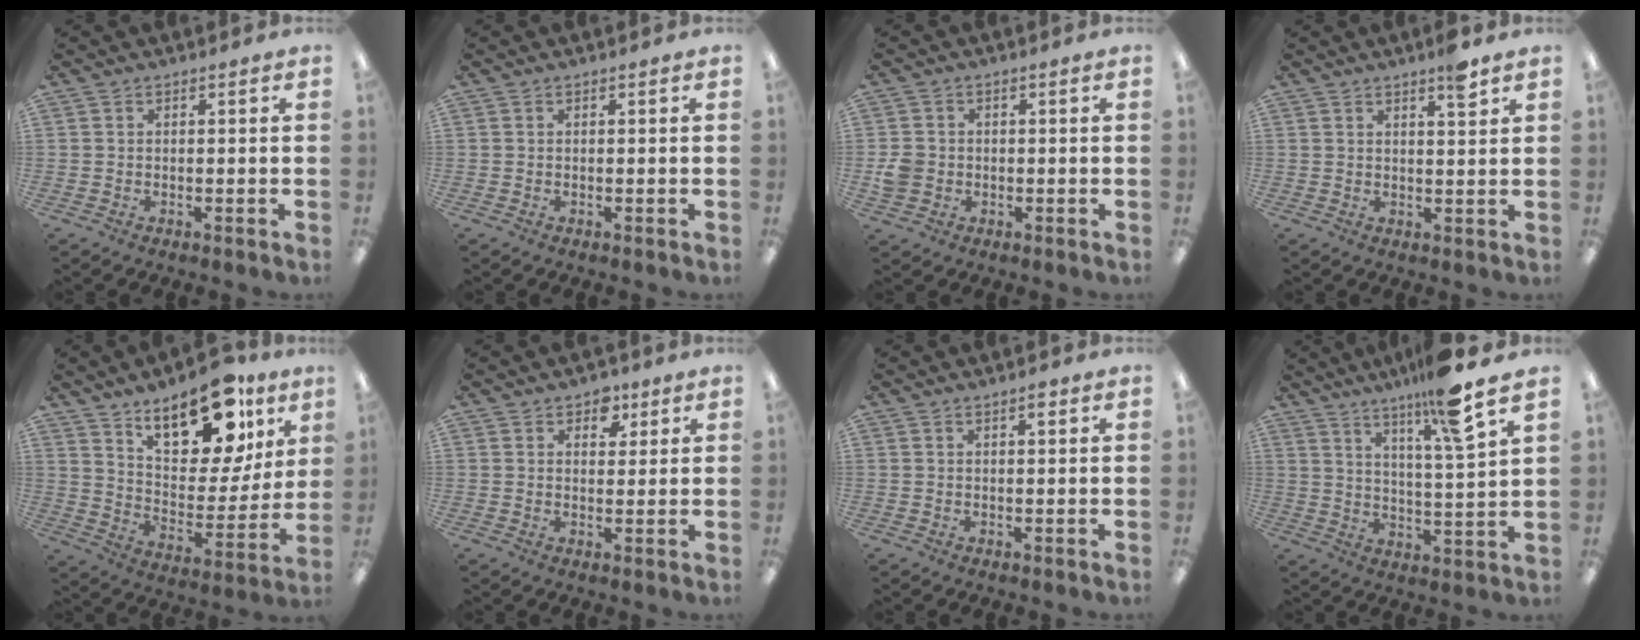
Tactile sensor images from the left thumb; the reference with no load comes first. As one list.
[{"total": 0.0}, {"total": 3.9, "force": [-0.5, 3.7, 1.3], "torque": [-0.016, 0.005, -0.008]}, {"total": 4.7, "force": [3.5, 0.6, 3.1], "torque": [-0.046, -0.018, 0.056]}, {"total": 20.9, "force": [14.2, 9.4, 12.1], "torque": [-0.176, -0.083, 0.241]}, {"total": 4.9, "force": [3.1, 3.1, 2.0], "torque": [-0.008, -0.014, 0.049]}, {"total": 1.9, "force": [1.4, 0.5, 1.3], "torque": [-0.019, -0.001, 0.021]}, {"total": 12.7, "force": [9.5, 0.2, 8.4], "torque": [-0.148, -0.048, 0.150]}]